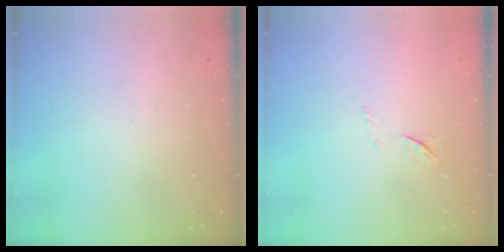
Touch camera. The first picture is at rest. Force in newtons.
{"total": 3.1, "press": 3.1, "slide": 0.5}